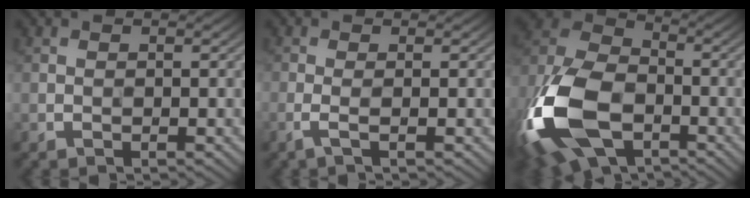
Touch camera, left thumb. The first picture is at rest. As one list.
[{"total": 1.7, "force": [-0.5, 0.2, 1.6], "torque": [-0.035, 0.004, -0.017]}, {"total": 20.2, "force": [-7.5, 12.4, 14.1], "torque": [-0.352, -0.044, -0.150]}]